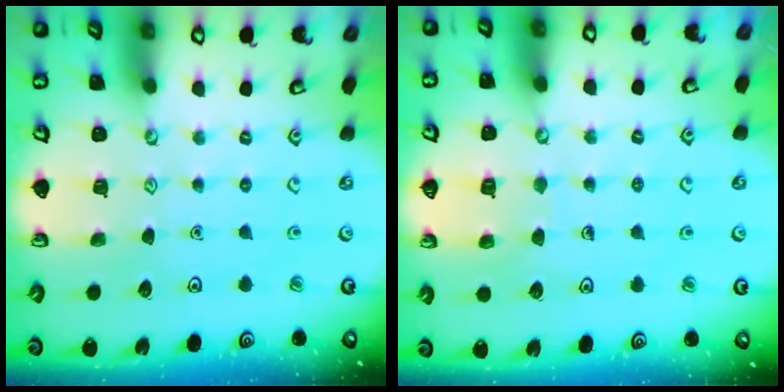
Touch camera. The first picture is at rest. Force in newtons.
{"total": 4.9, "press": 4.9, "slide": 0.3}